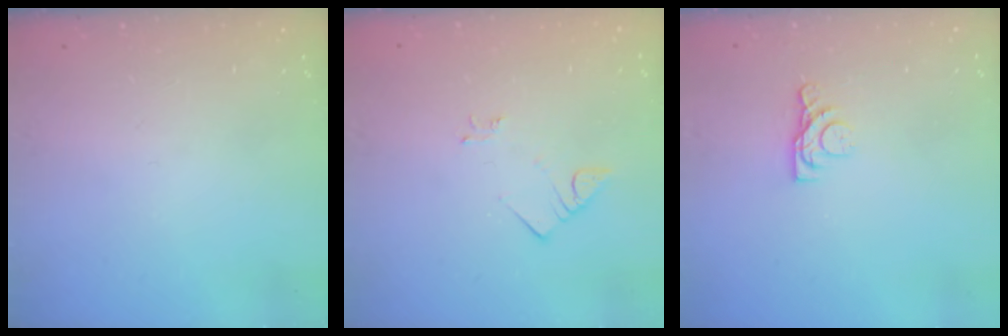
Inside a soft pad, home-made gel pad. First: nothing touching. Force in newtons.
{"total": 2.8, "press": 2.8, "slide": 0.3}
{"total": 5.4, "press": 5.4, "slide": 0.8}